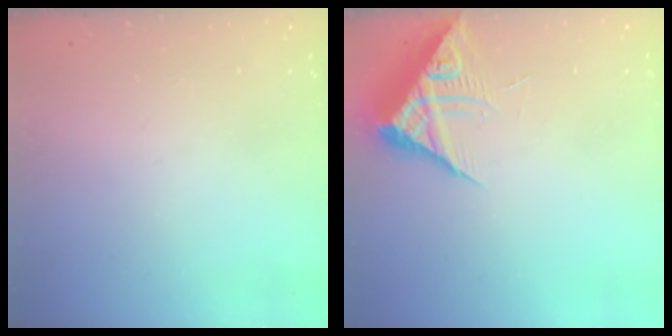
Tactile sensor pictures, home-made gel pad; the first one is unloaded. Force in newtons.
{"total": 8.2, "press": 8.2, "slide": 0.7}